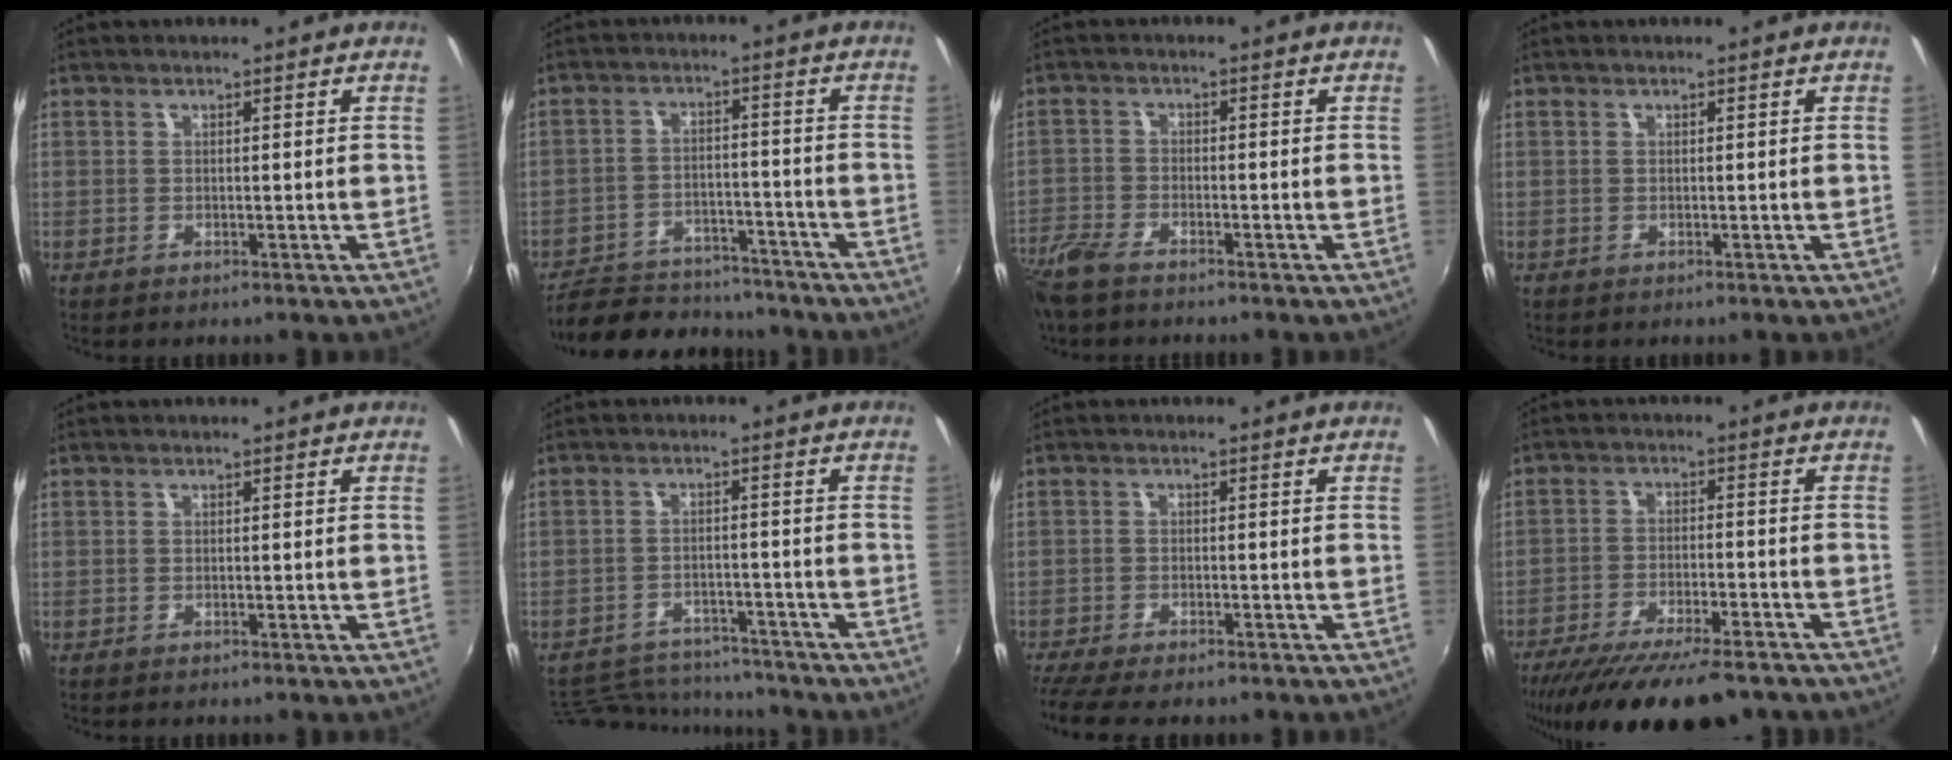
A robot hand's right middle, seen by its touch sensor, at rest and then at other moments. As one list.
[{"total": 15.7, "force": [-13.7, 5.7, 5.1], "torque": [-0.125, 0.008, -0.194]}, {"total": 7.3, "force": [-5.9, 2.2, 3.6], "torque": [-0.098, -0.022, -0.123]}, {"total": 0.0}, {"total": 0.0}, {"total": 12.5, "force": [-11.5, 3.8, 3.0], "torque": [-0.080, 0.010, -0.165]}, {"total": 7.3, "force": [-6.2, 1.1, 3.7], "torque": [-0.094, -0.039, -0.107]}, {"total": 18.7, "force": [-15.2, 4.0, 10.0], "torque": [-0.192, -0.046, -0.232]}]